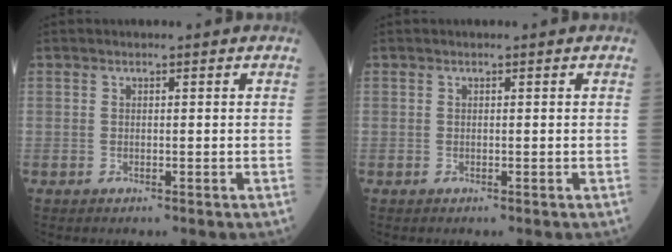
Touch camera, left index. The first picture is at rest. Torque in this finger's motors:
{"motor_torque": [0.00, 0.00, 0.00, 0.00]}